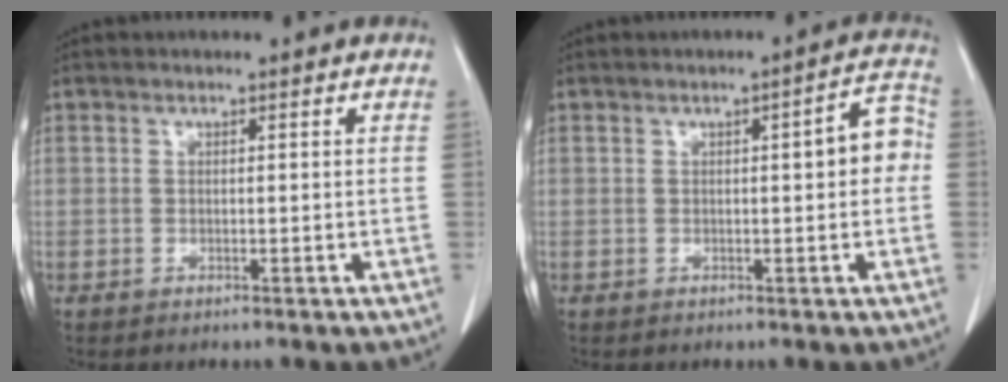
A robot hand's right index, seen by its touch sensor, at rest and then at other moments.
{"total": 4.9, "force": [0.2, 1.1, 4.7], "torque": [-0.055, 0.018, -0.003]}